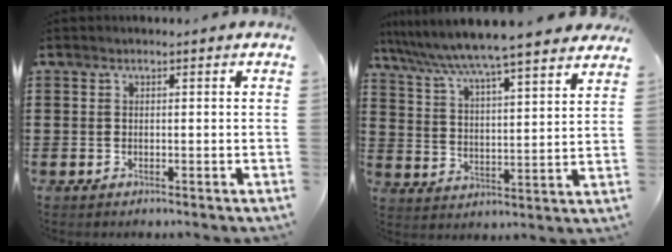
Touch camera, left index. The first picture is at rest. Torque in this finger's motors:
{"motor_torque": [1.73, -0.41, 1.05, 0.21]}